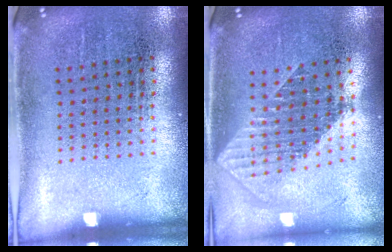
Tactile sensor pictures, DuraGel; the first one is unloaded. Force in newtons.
{"total": 1.8, "press": 1.5, "slide": 1.0}